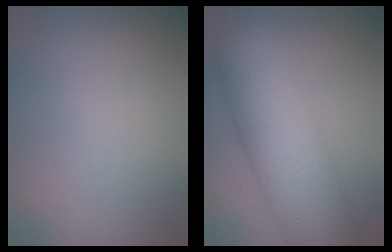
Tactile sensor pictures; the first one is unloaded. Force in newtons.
{"total": 9.7, "press": 9.7, "slide": 0.2}